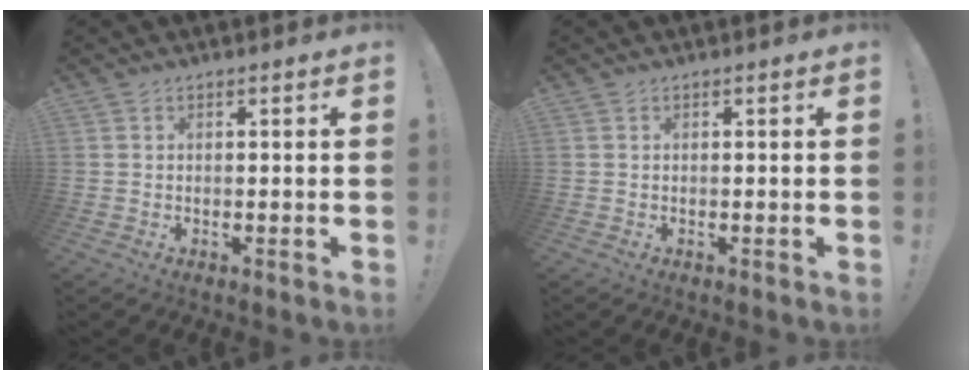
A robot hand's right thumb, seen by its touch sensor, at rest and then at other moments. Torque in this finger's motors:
{"motor_torque": [-0.01, 0.01, 0.00, -0.02, 0.00]}